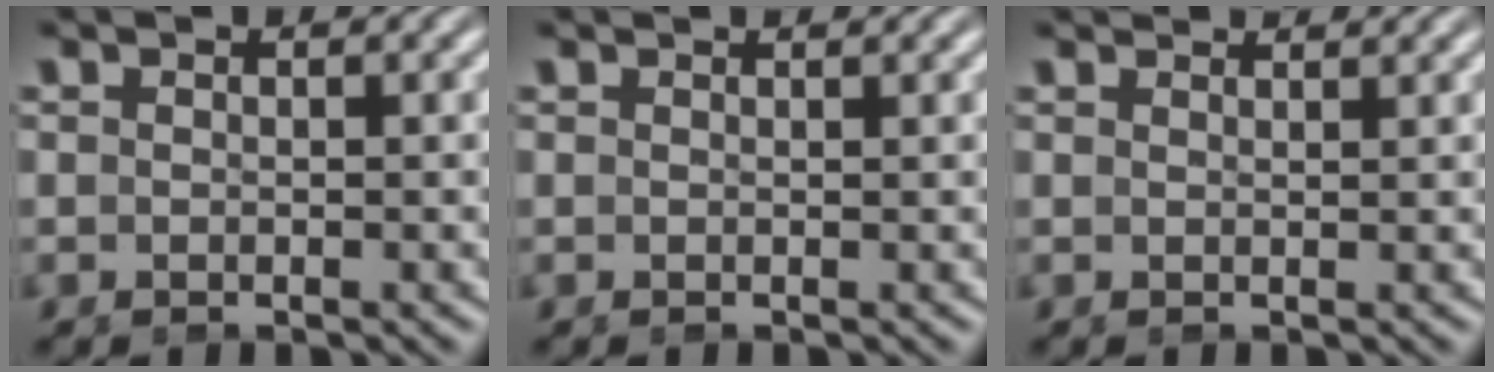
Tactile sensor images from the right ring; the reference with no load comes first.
{"total": 0.7, "force": [0.6, -0.4, -0.1], "torque": [0.009, -0.001, 0.014]}
{"total": 2.2, "force": [2.1, -0.7, 0.1], "torque": [0.011, 0.004, 0.037]}